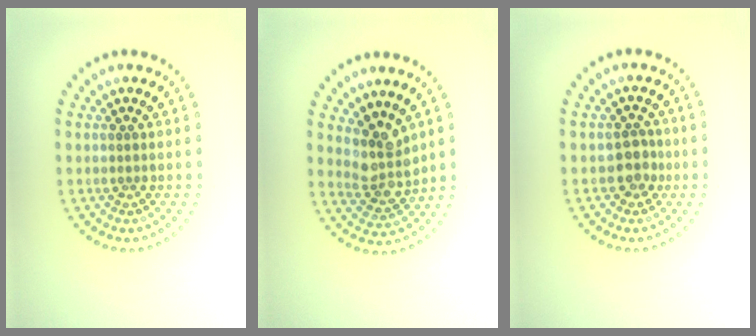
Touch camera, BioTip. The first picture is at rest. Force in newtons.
{"total": 3.6, "press": 3.0, "slide": 2.0}
{"total": 1.9, "press": 1.8, "slide": 0.8}